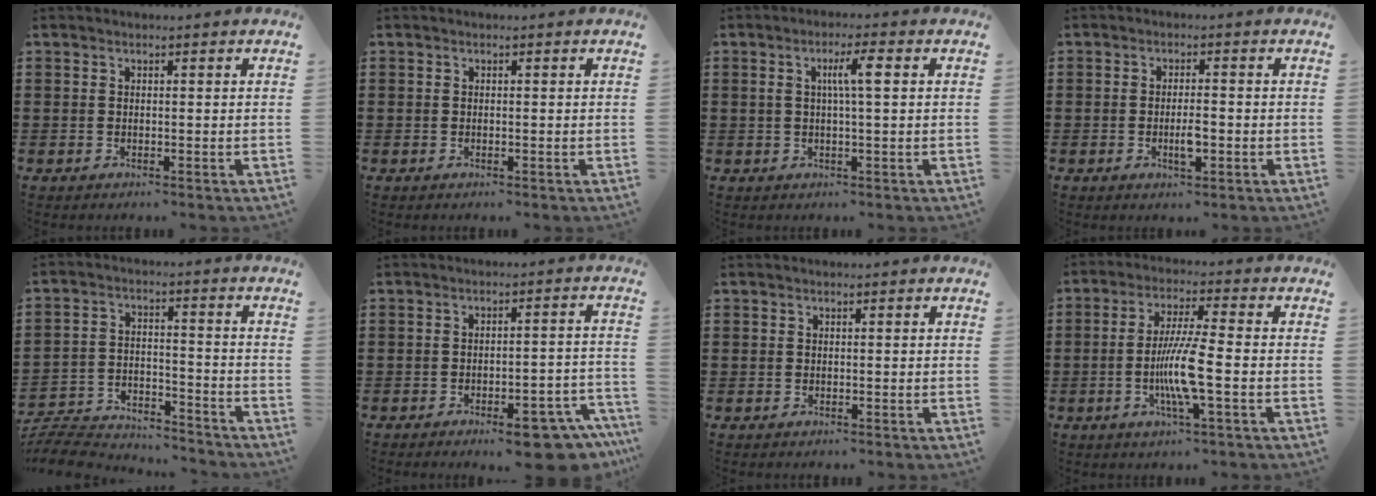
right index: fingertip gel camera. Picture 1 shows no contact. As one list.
[{"total": 0.0}, {"total": 4.7, "force": [0.9, 0.6, 4.6], "torque": [-0.080, 0.003, 0.009]}, {"total": 3.2, "force": [-0.8, 1.0, 2.9], "torque": [-0.060, -0.002, -0.017]}, {"total": 6.6, "force": [-6.4, 0.9, 1.1], "torque": [-0.032, 0.008, -0.130]}, {"total": 7.1, "force": [-5.3, 1.4, 4.4], "torque": [-0.061, 0.005, -0.090]}, {"total": 0.5, "force": [0.0, 0.5, 0.0], "torque": [-0.001, 0.005, -0.001]}, {"total": 8.2, "force": [-1.9, 0.7, 7.9], "torque": [-0.161, -0.015, -0.043]}]